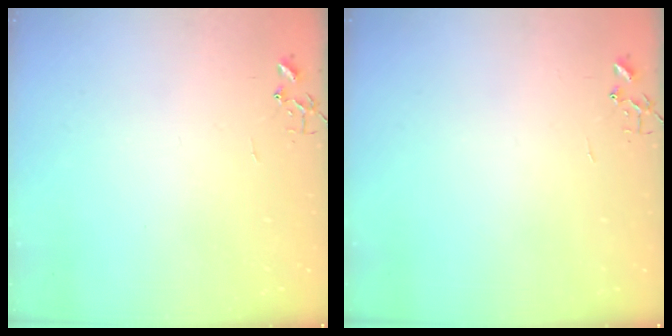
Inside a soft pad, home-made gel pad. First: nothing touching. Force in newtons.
{"total": 0.0}